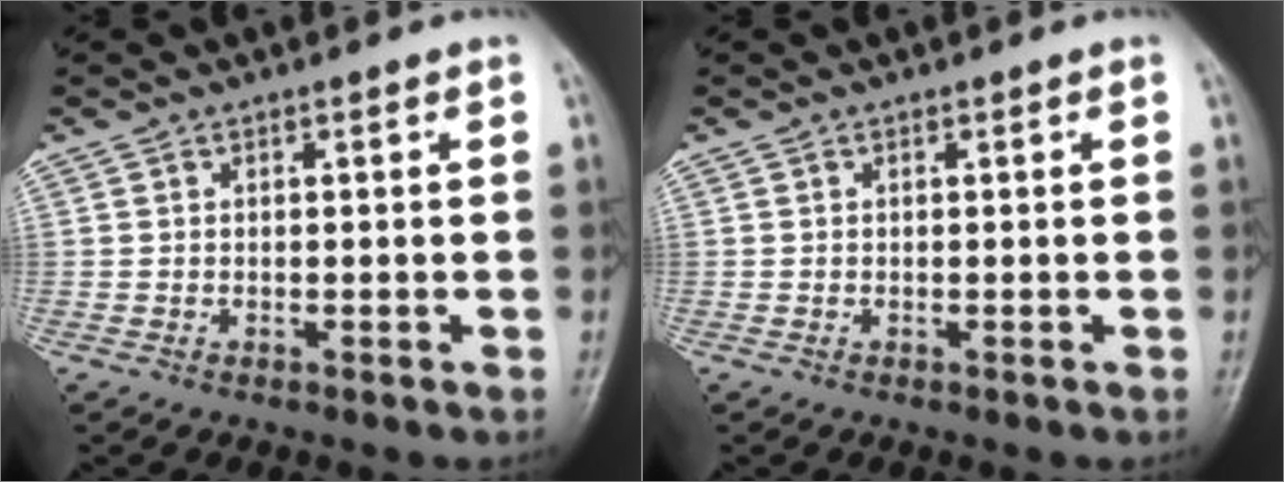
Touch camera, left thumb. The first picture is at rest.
{"total": 0.0}